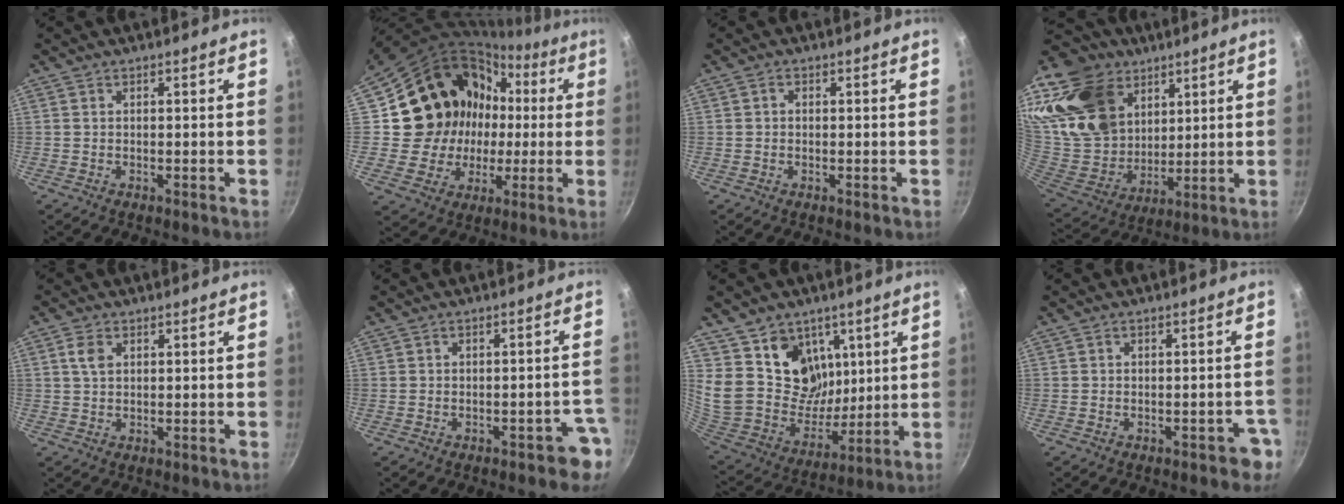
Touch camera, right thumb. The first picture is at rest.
{"total": 19.2, "force": [1.3, 17.8, 7.2], "torque": [-0.111, 0.035, 0.033]}
{"total": 0.9, "force": [0.0, 0.8, 0.5], "torque": [-0.009, 0.006, 0.000]}
{"total": 28.4, "force": [14.4, 20.1, 14.0], "torque": [-0.266, -0.036, 0.280]}
{"total": 3.2, "force": [1.0, 2.1, 2.1], "torque": [-0.037, 0.001, 0.018]}
{"total": 4.2, "force": [-2.5, 2.2, 2.6], "torque": [0.004, 0.038, -0.020]}
{"total": 18.9, "force": [9.1, 14.3, 8.3], "torque": [-0.119, -0.077, 0.179]}
{"total": 3.7, "force": [-2.0, 2.1, 2.3], "torque": [-0.001, 0.028, -0.012]}